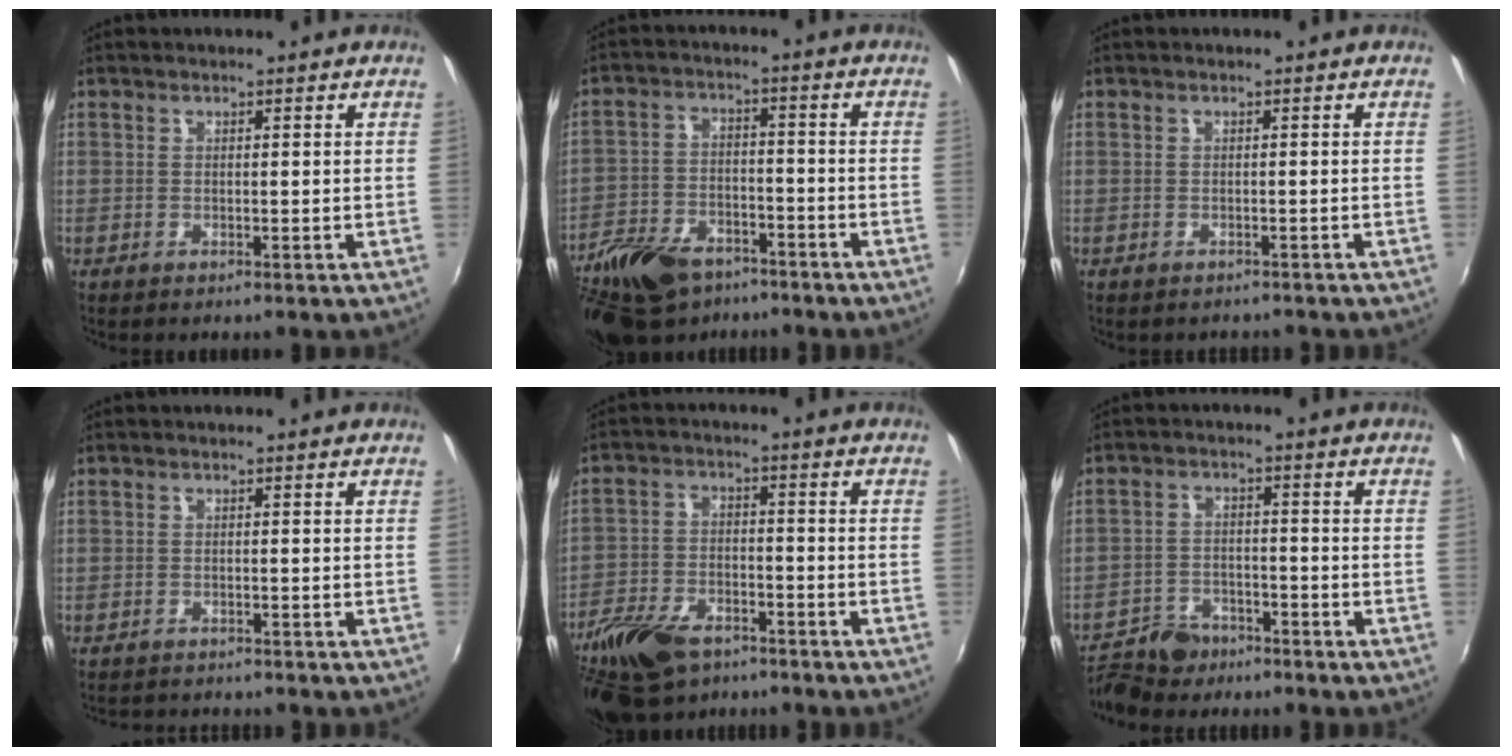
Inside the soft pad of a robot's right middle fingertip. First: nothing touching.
{"total": 16.4, "force": [-11.4, 8.7, 7.9], "torque": [-0.187, -0.010, -0.193]}
{"total": 1.9, "force": [-1.7, 0.7, 0.5], "torque": [-0.012, -0.008, -0.020]}
{"total": 3.3, "force": [-3.2, 0.5, 0.7], "torque": [-0.024, -0.011, -0.049]}
{"total": 13.6, "force": [-9.5, 7.0, 6.8], "torque": [-0.163, -0.011, -0.176]}
{"total": 7.9, "force": [-6.6, 3.9, 2.0], "torque": [-0.060, 0.004, -0.114]}